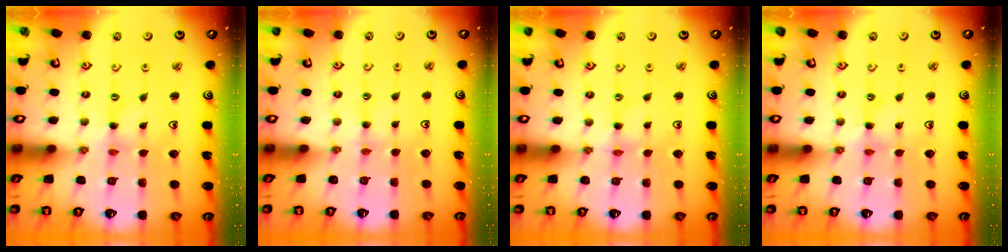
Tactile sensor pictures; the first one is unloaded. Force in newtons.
{"total": 1.9, "press": 1.9, "slide": 0.3}
{"total": 0.5, "press": 0.5, "slide": 0.2}
{"total": 0.0}